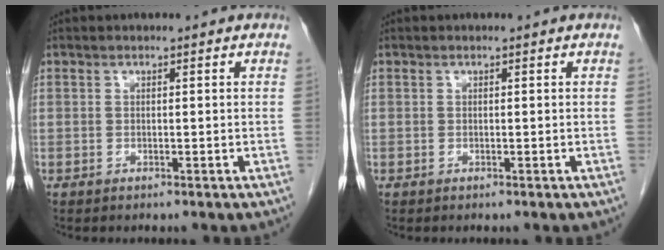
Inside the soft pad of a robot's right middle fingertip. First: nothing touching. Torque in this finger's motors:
{"motor_torque": [-0.02, 0.02, 0.00, 0.00]}